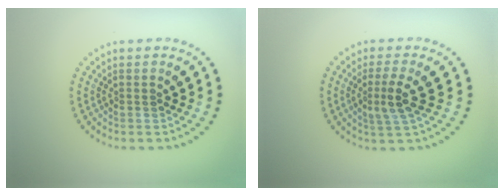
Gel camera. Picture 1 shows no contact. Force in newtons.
{"total": 2.9, "press": 2.6, "slide": 1.3}